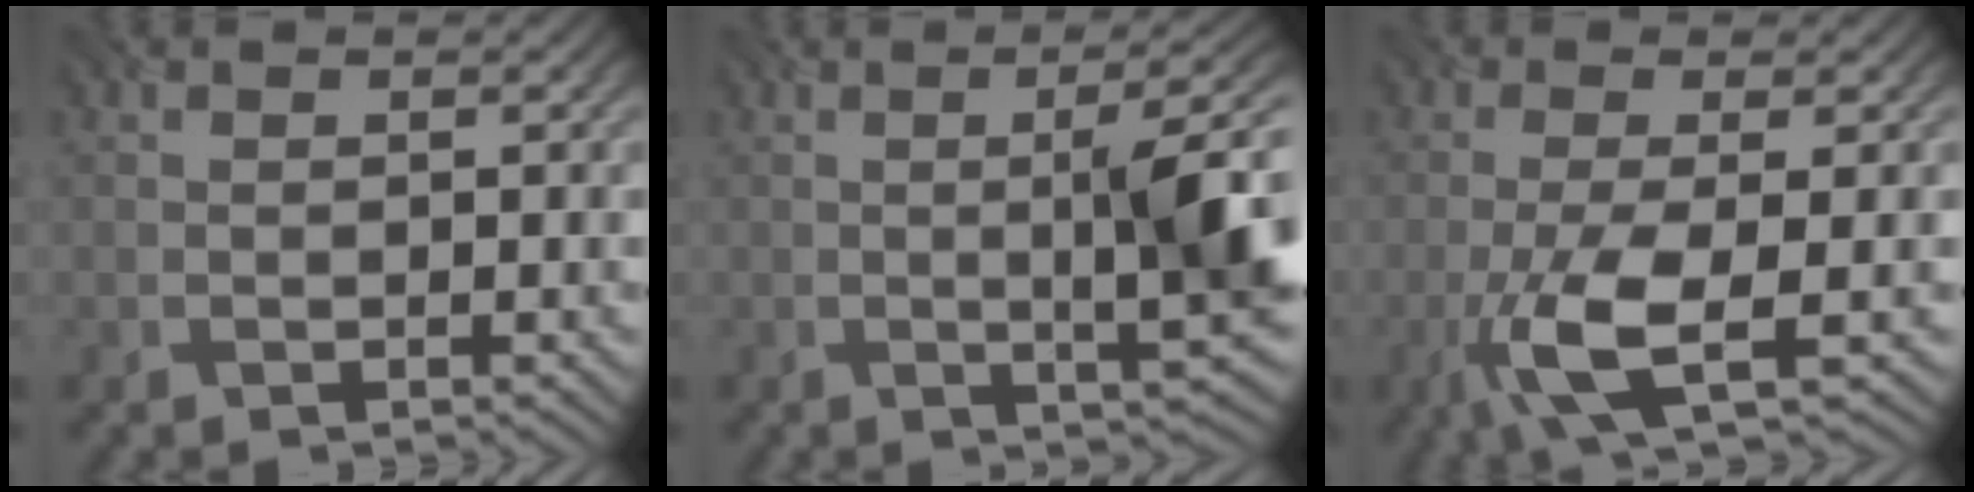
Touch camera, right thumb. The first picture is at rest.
{"total": 8.5, "force": [0.2, 1.5, 8.4], "torque": [-0.124, 0.011, 0.005]}
{"total": 7.1, "force": [-2.3, 1.6, 6.6], "torque": [-0.128, 0.000, -0.055]}